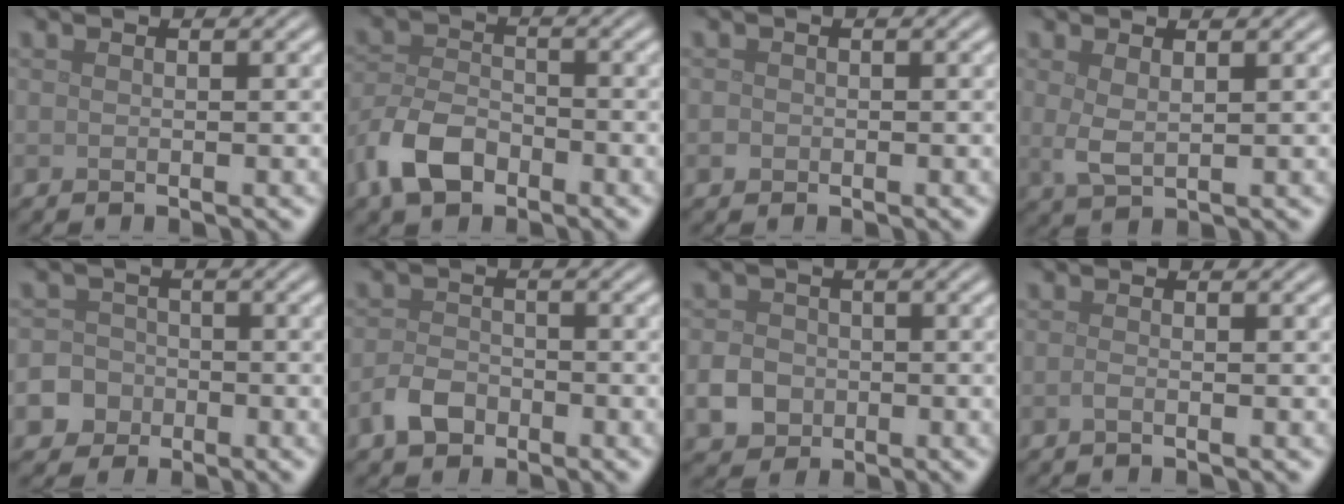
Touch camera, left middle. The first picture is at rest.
{"total": 5.0, "force": [-3.0, 2.9, 2.8], "torque": [-0.059, 0.000, -0.068]}
{"total": 0.6, "force": [-0.2, 0.6, 0.1], "torque": [0.001, -0.004, -0.006]}
{"total": 1.9, "force": [0.8, 0.7, 1.6], "torque": [-0.036, -0.004, 0.019]}
{"total": 6.2, "force": [-3.1, 5.3, 1.0], "torque": [-0.015, -0.012, -0.072]}
{"total": 2.7, "force": [-1.7, 1.7, 1.2], "torque": [-0.022, 0.004, -0.040]}
{"total": 2.9, "force": [-0.8, 2.5, 1.2], "torque": [-0.020, 0.001, -0.018]}
{"total": 0.7, "force": [-0.3, 0.3, 0.6], "torque": [-0.010, -0.002, -0.009]}